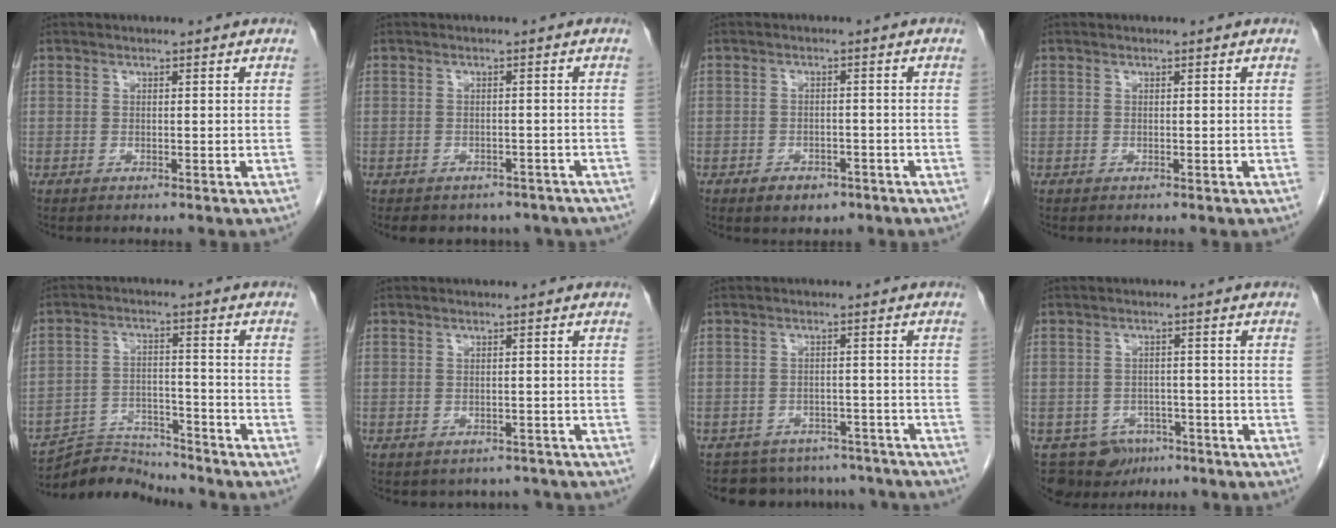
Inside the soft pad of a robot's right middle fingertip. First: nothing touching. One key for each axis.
{"total": 9.4, "fx": -7.7, "fy": 4.8, "fz": 2.3, "tx": -0.025, "ty": 0.002, "tz": -0.078}
{"total": 3.4, "fx": -2.1, "fy": 2.1, "fz": 1.5, "tx": -0.021, "ty": 0.003, "tz": -0.020}
{"total": 0.0}
{"total": 8.2, "fx": -8.1, "fy": 0.8, "fz": -0.4, "tx": 0.005, "ty": 0.007, "tz": -0.143}
{"total": 4.1, "fx": -3.6, "fy": 2.0, "fz": 0.0, "tx": 0.005, "ty": 0.010, "tz": -0.041}
{"total": 10.8, "fx": -9.7, "fy": 4.7, "fz": 0.8, "tx": -0.001, "ty": 0.021, "tz": -0.107}
{"total": 6.9, "fx": -4.6, "fy": 5.0, "fz": 1.4, "tx": -0.018, "ty": 0.004, "tz": -0.063}